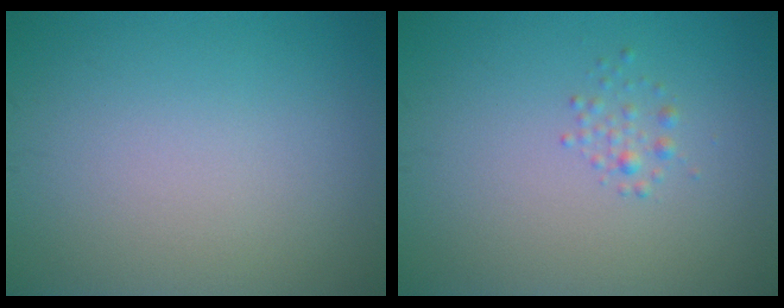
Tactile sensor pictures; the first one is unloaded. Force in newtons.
{"total": 1.0, "press": 1.0, "slide": 0.0}